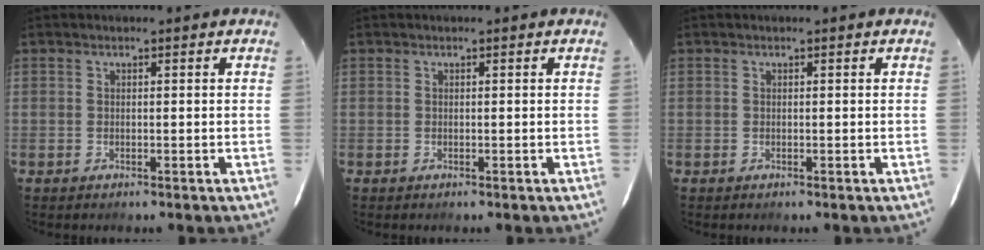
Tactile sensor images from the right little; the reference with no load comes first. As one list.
[{"total": 0.0}, {"total": 0.0}]